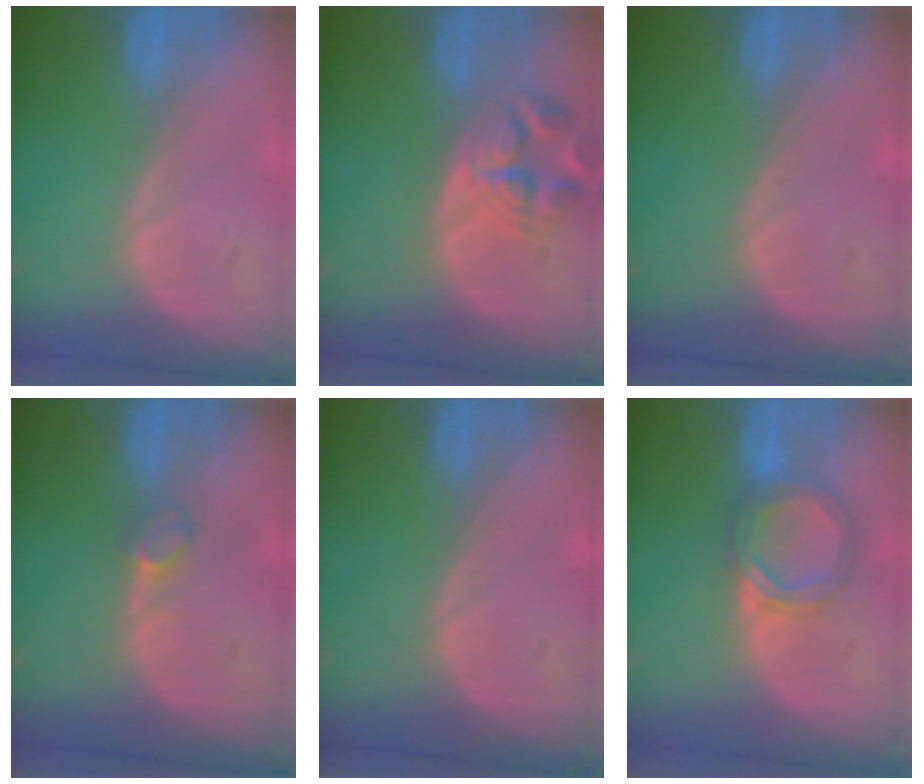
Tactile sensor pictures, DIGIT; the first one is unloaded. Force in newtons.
{"total": 6.8, "press": 6.3, "slide": 2.6}
{"total": 0.0}
{"total": 2.0, "press": 1.9, "slide": 0.2}
{"total": 0.0}
{"total": 5.3, "press": 5.3, "slide": 0.2}